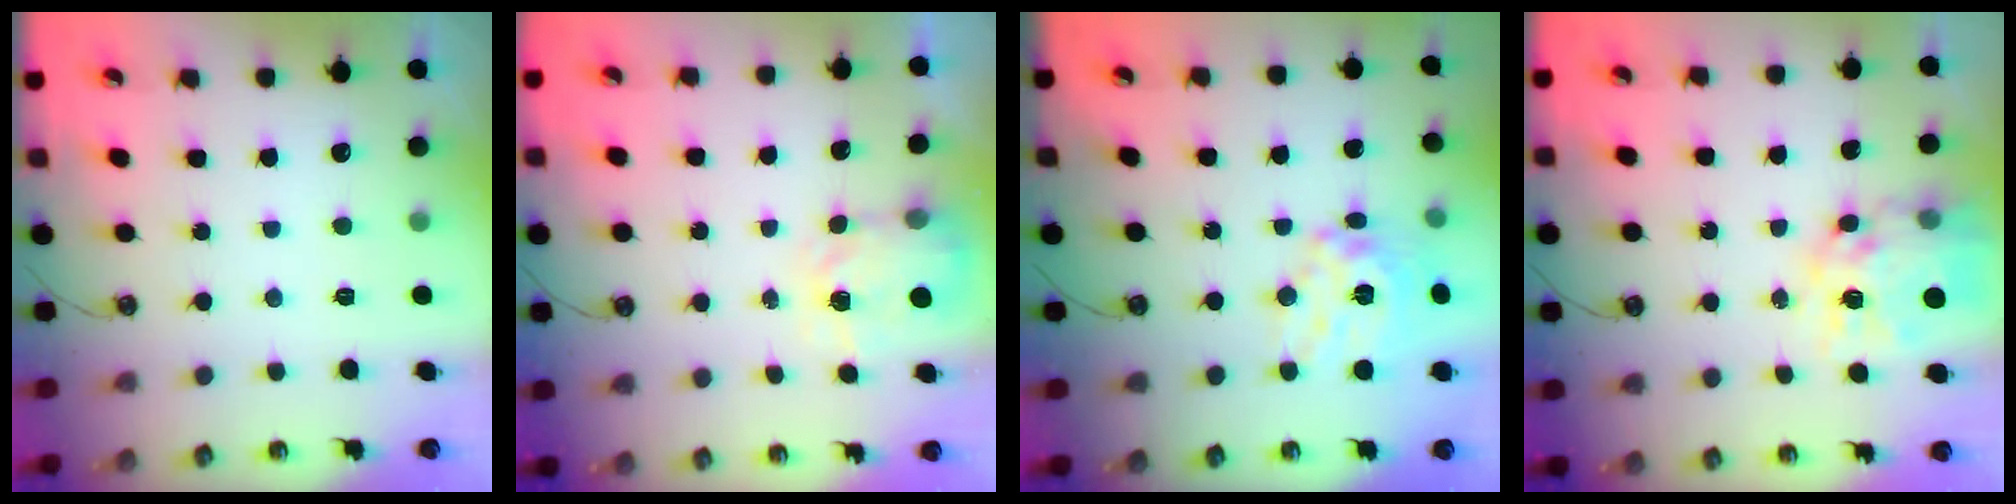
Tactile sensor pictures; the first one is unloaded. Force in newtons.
{"total": 3.8, "press": 3.8, "slide": 0.6}
{"total": 14.1, "press": 14.0, "slide": 1.3}
{"total": 14.5, "press": 14.5, "slide": 1.3}